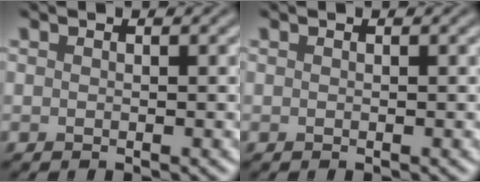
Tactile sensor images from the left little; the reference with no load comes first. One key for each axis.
{"total": 0.0}